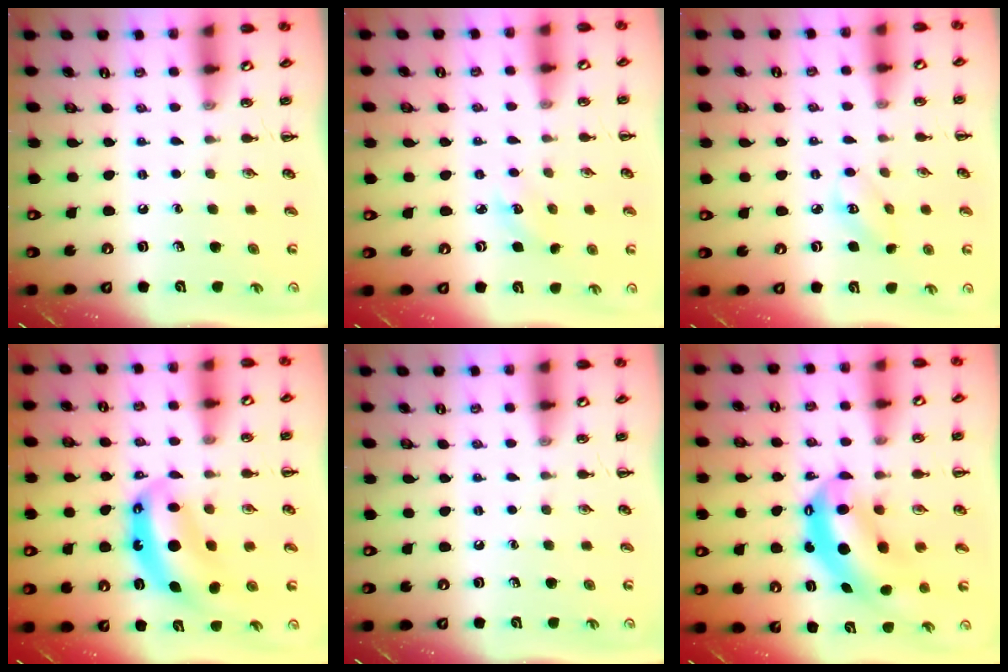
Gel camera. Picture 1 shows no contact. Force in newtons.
{"total": 3.5, "press": 3.4, "slide": 1.0}
{"total": 3.7, "press": 3.6, "slide": 0.6}
{"total": 8.6, "press": 8.4, "slide": 1.9}
{"total": 0.0}
{"total": 8.8, "press": 8.6, "slide": 2.2}